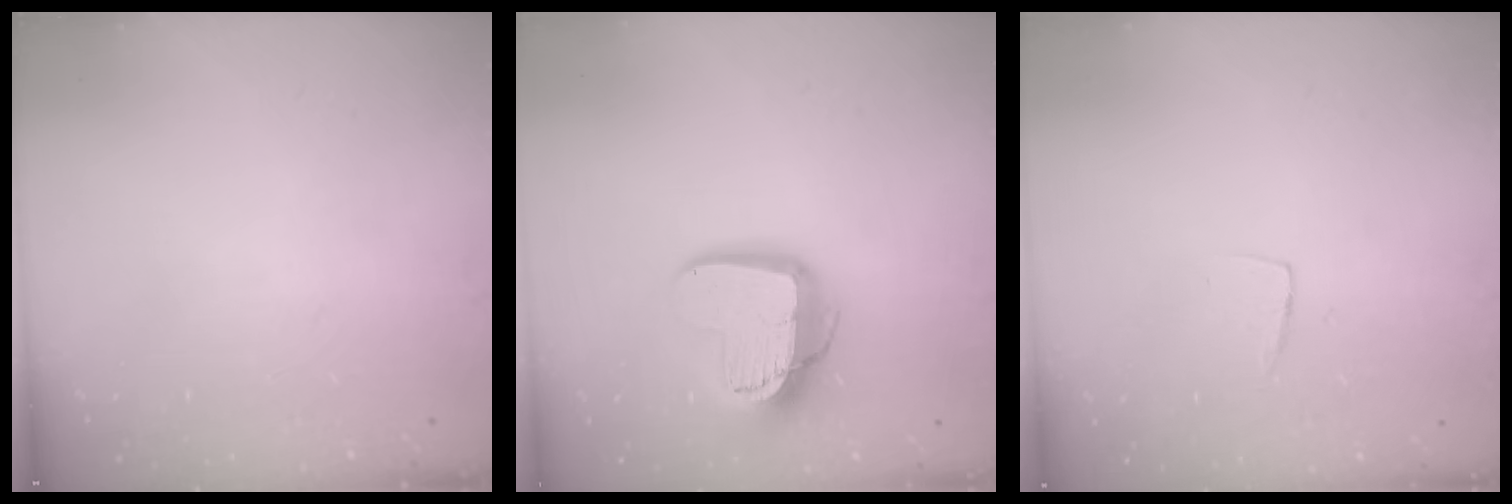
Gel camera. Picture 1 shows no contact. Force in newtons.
{"total": 14.6, "press": 14.6, "slide": 1.1}
{"total": 3.8, "press": 3.7, "slide": 0.3}